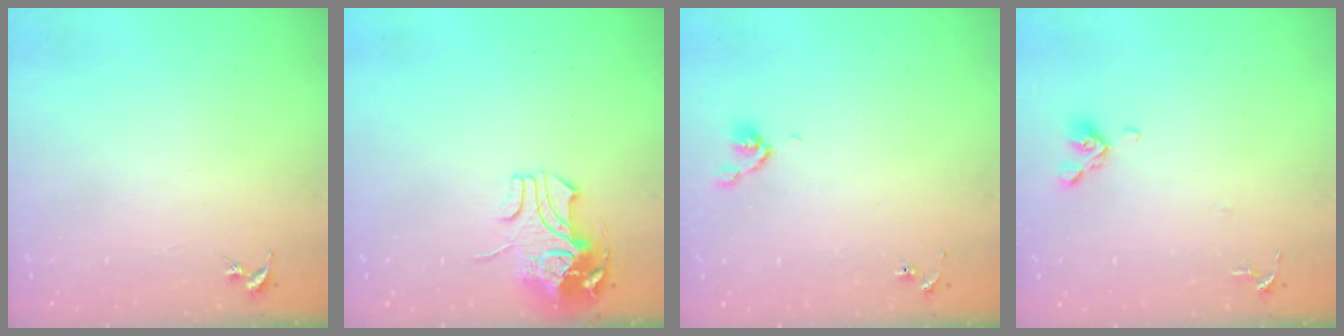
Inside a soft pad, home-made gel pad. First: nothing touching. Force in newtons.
{"total": 9.0, "press": 8.9, "slide": 0.9}
{"total": 4.6, "press": 4.5, "slide": 0.9}
{"total": 7.9, "press": 7.5, "slide": 2.4}